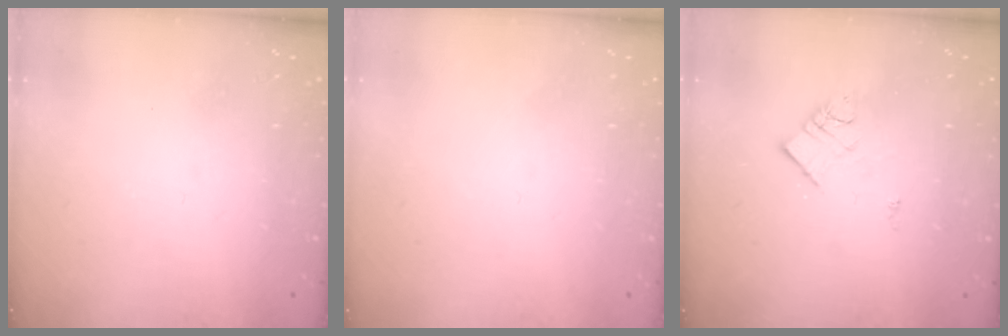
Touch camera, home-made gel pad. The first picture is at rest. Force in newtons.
{"total": 1.8, "press": 1.7, "slide": 0.1}
{"total": 6.9, "press": 6.9, "slide": 0.3}